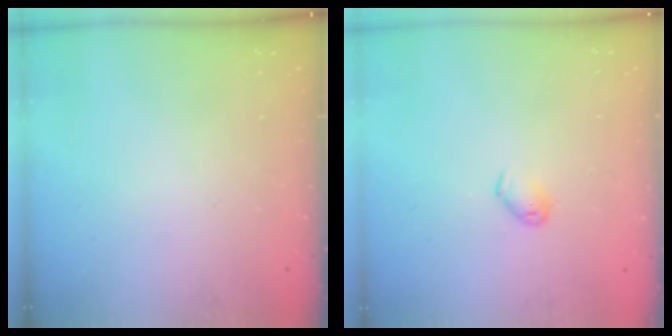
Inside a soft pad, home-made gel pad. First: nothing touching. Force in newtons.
{"total": 4.5, "press": 4.4, "slide": 0.8}